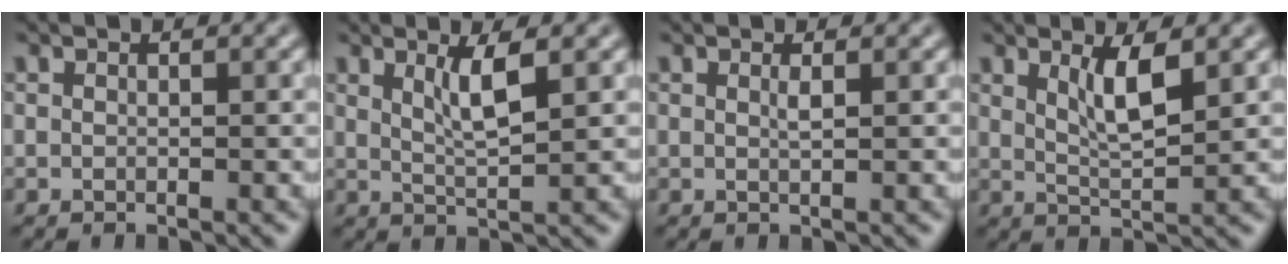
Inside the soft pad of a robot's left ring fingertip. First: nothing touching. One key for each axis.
{"total": 2.9, "fx": 1.2, "fy": 0.6, "fz": 2.6, "tx": -0.045, "ty": -0.005, "tz": 0.025}
{"total": 0.7, "fx": 0.3, "fy": 0.0, "fz": 0.6, "tx": -0.011, "ty": 0.001, "tz": 0.005}
{"total": 3.3, "fx": 1.5, "fy": 0.8, "fz": 2.8, "tx": -0.050, "ty": -0.007, "tz": 0.030}